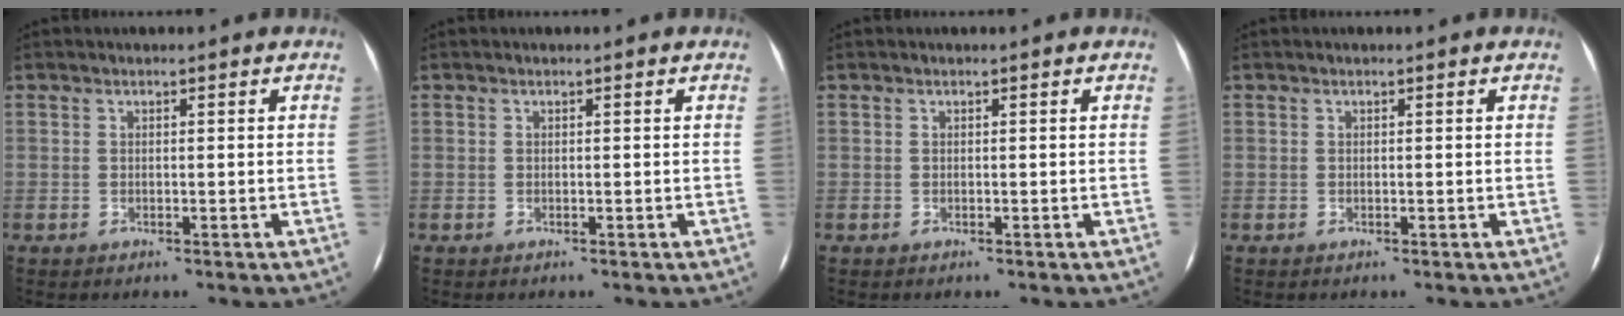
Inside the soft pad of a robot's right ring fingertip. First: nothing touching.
{"total": 0.0}
{"total": 0.0}
{"total": 0.0}